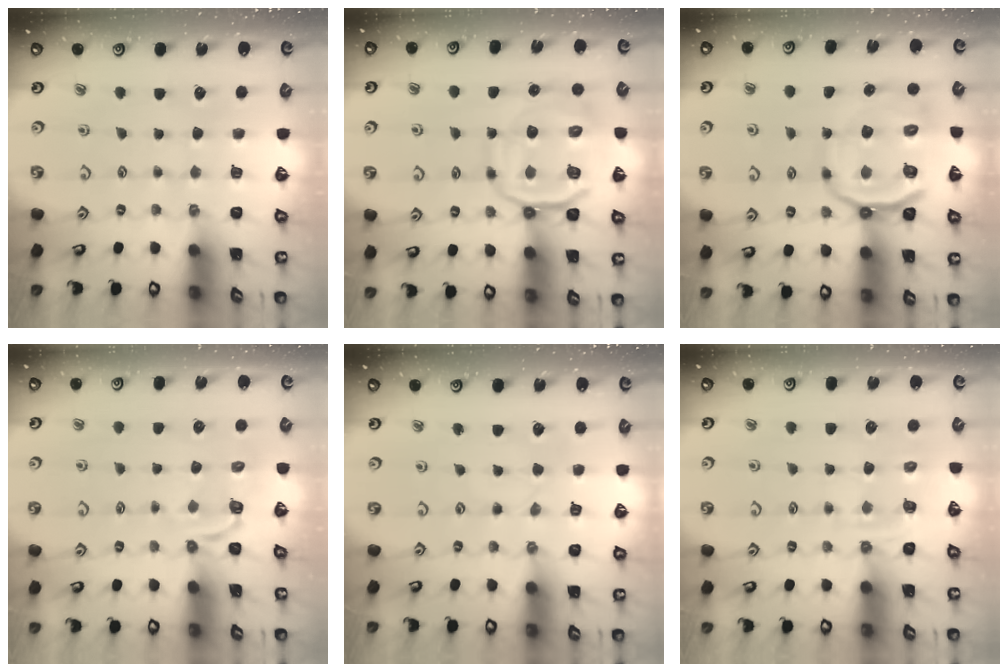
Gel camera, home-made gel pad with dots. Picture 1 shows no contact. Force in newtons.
{"total": 13.4, "press": 13.3, "slide": 1.9}
{"total": 15.3, "press": 15.1, "slide": 2.6}
{"total": 4.2, "press": 3.2, "slide": 2.6}
{"total": 1.8, "press": 1.7, "slide": 0.4}
{"total": 6.2, "press": 6.1, "slide": 1.3}